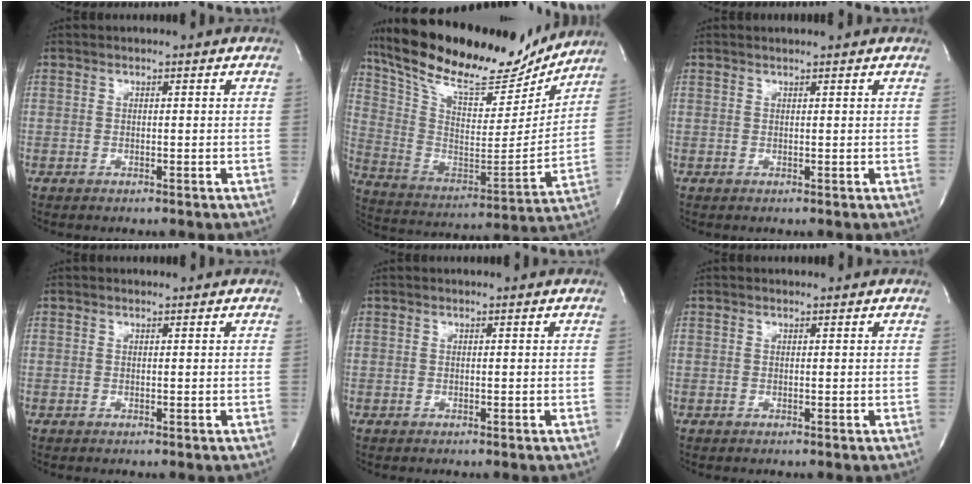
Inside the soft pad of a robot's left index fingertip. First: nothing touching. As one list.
[{"total": 25.3, "force": [21.6, 6.4, 11.5], "torque": [-0.219, -0.006, 0.341]}, {"total": 1.7, "force": [1.6, -0.2, 0.4], "torque": [-0.010, 0.008, 0.024]}, {"total": 0.0}, {"total": 0.0}, {"total": 0.0}]